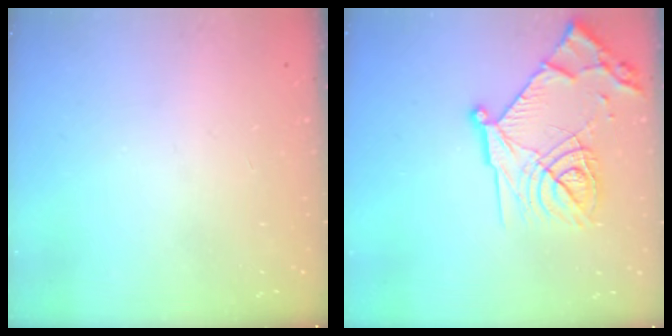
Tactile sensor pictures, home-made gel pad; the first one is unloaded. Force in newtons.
{"total": 20.3, "press": 20.2, "slide": 1.9}